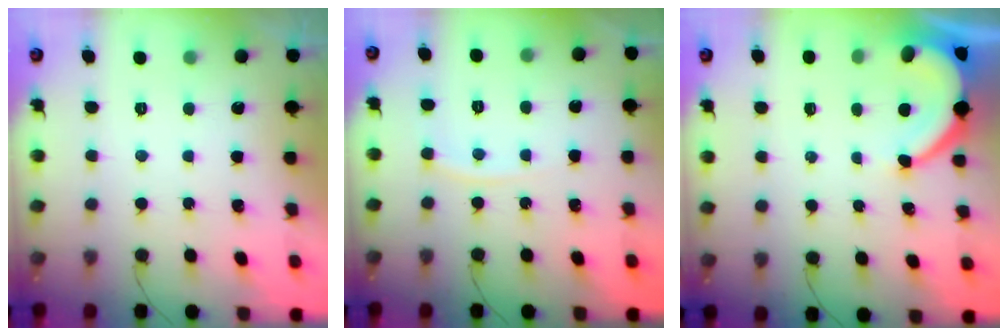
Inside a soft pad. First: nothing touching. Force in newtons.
{"total": 3.7, "press": 3.7, "slide": 0.4}
{"total": 6.8, "press": 6.8, "slide": 0.9}